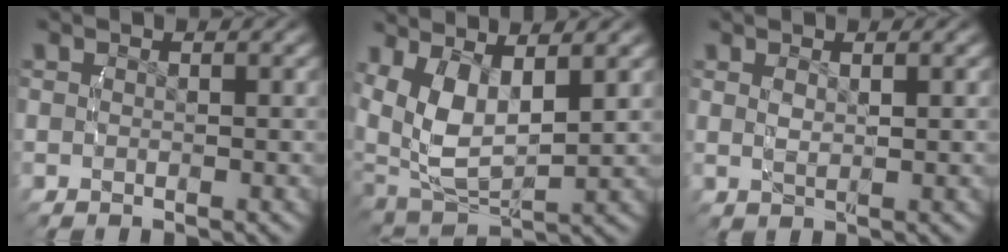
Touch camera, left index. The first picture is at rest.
{"total": 7.7, "force": [1.2, 5.4, 5.3], "torque": [-0.133, -0.029, 0.033]}
{"total": 1.5, "force": [0.8, 0.1, 1.2], "torque": [-0.020, 0.003, 0.016]}